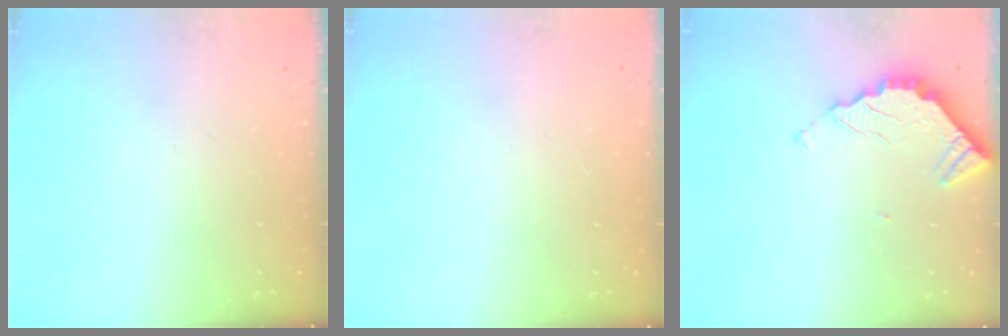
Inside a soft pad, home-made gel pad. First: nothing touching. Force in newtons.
{"total": 2.2, "press": 2.2, "slide": 0.1}
{"total": 3.3, "press": 3.3, "slide": 0.3}